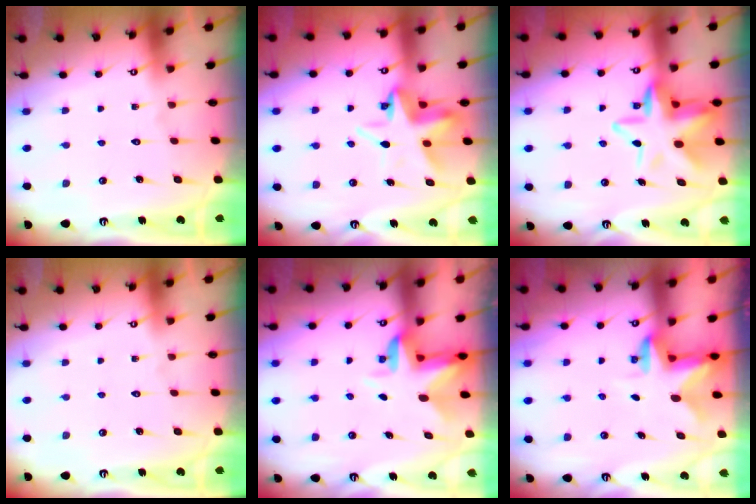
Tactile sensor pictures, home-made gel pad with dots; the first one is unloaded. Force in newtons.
{"total": 7.7, "press": 7.2, "slide": 2.7}
{"total": 13.0, "press": 12.8, "slide": 2.7}
{"total": 0.0}
{"total": 3.4, "press": 3.3, "slide": 0.7}
{"total": 2.4, "press": 2.4, "slide": 0.4}